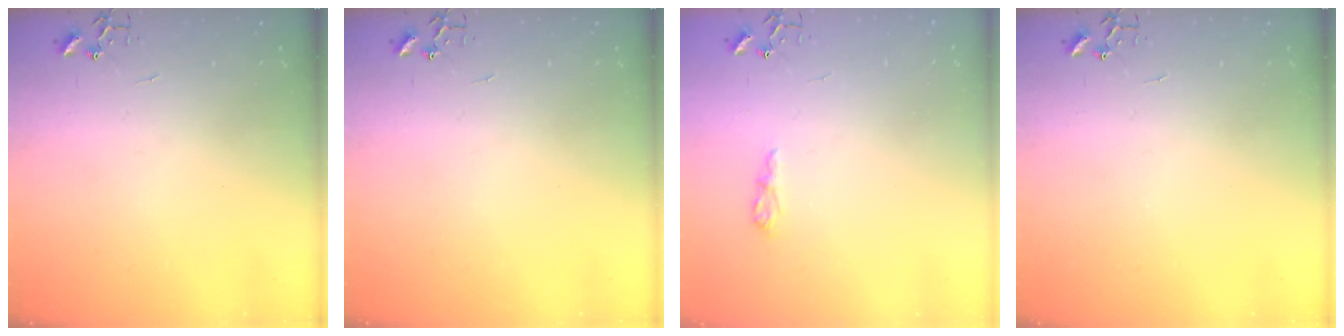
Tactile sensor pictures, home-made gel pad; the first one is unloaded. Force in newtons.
{"total": 0.0}
{"total": 6.3, "press": 6.2, "slide": 0.8}
{"total": 0.0}